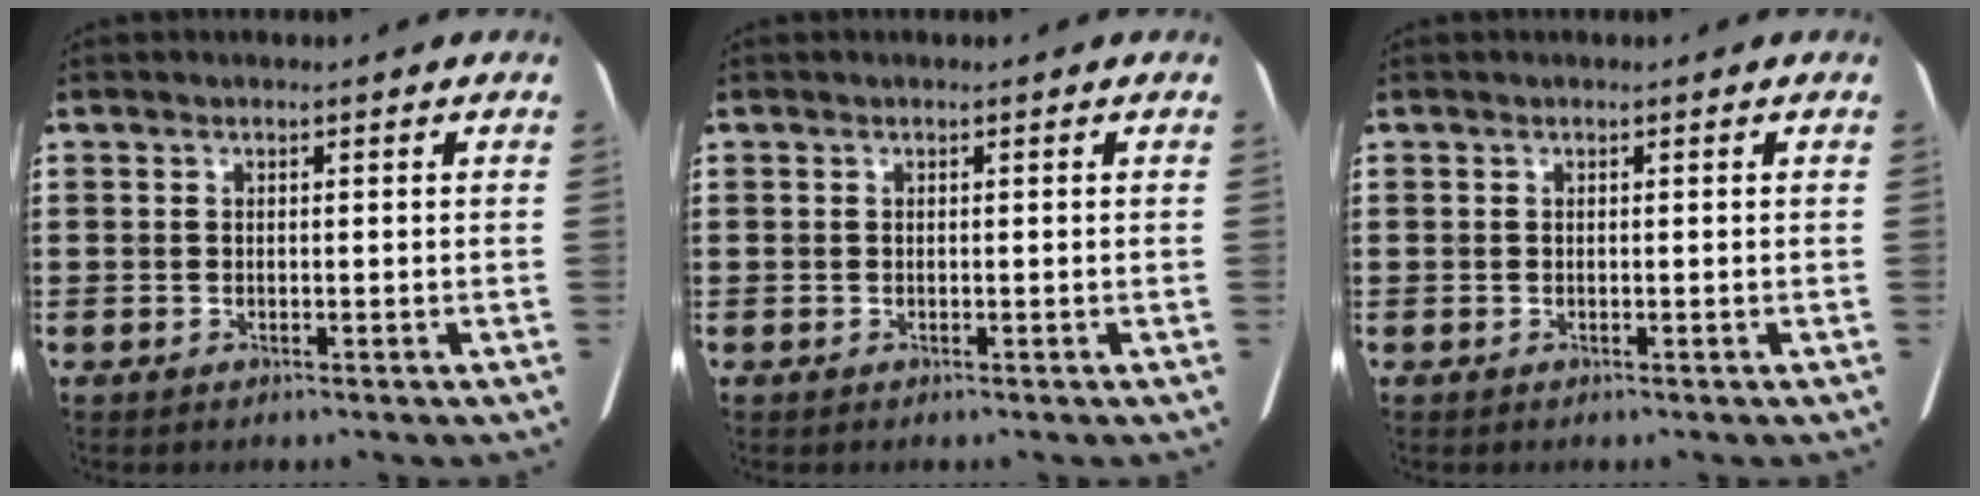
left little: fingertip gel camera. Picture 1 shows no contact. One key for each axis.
{"total": 0.0}
{"total": 0.0}